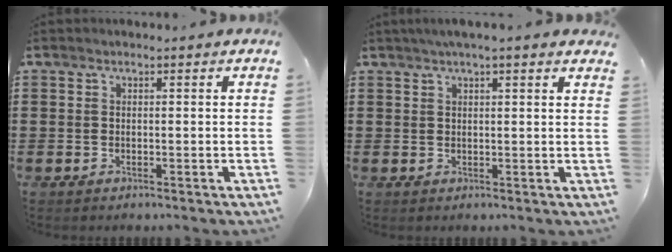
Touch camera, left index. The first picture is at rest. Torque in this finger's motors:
{"motor_torque": [2.14, 0.00, 0.24, -0.07]}